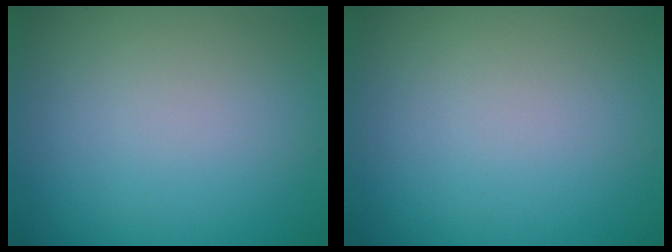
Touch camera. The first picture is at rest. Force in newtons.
{"total": 0.0}